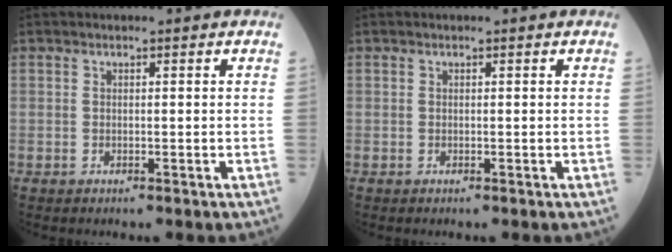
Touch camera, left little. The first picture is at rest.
{"total": 0.0}